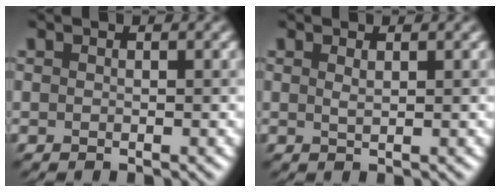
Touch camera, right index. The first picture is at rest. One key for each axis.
{"total": 0.8, "fx": 0.4, "fy": 0.2, "fz": 0.6, "tx": -0.012, "ty": -0.001, "tz": 0.008}